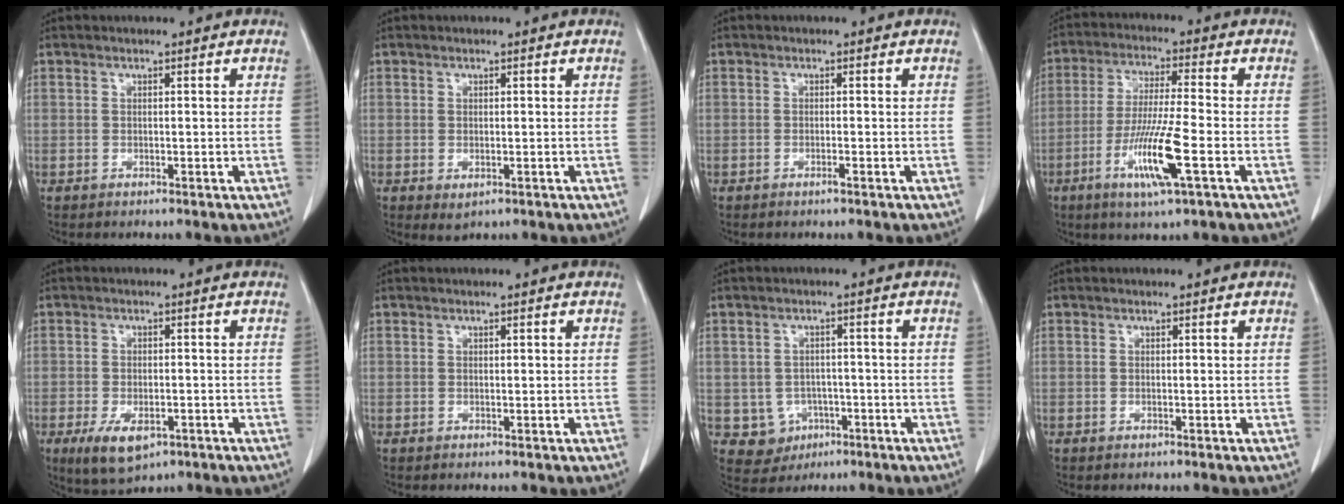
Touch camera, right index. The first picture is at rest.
{"total": 1.5, "force": [-0.5, 0.8, 1.2], "torque": [-0.024, -0.007, 0.002]}
{"total": 0.8, "force": [-0.5, -0.1, 0.6], "torque": [-0.012, 0.000, -0.008]}
{"total": 10.7, "force": [-4.0, 0.0, 9.9], "torque": [-0.194, -0.019, -0.077]}
{"total": 6.6, "force": [-3.4, 3.0, 4.7], "torque": [-0.085, -0.010, -0.047]}
{"total": 0.0}
{"total": 5.2, "force": [-1.6, 4.8, 1.0], "torque": [-0.016, 0.005, -0.013]}
{"total": 0.0}